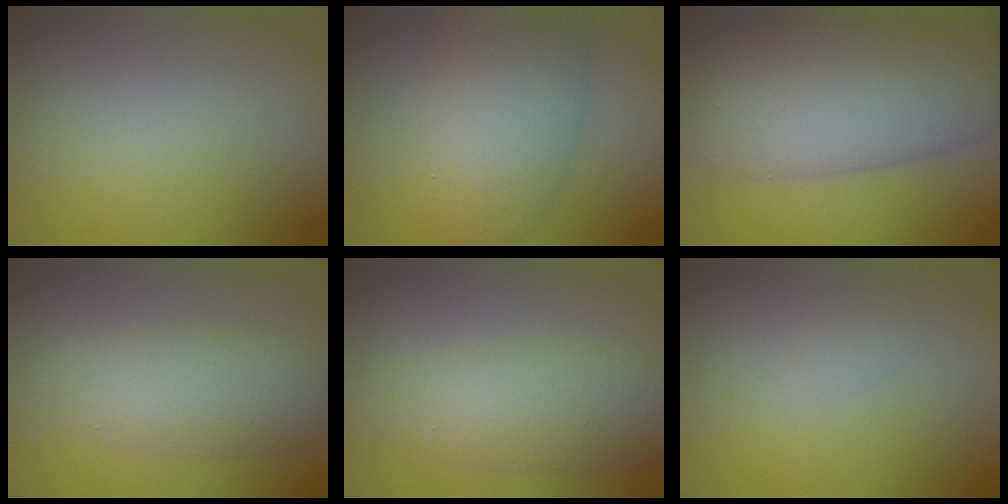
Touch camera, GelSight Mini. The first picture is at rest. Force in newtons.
{"total": 8.6, "press": 8.6, "slide": 0.3}
{"total": 13.6, "press": 13.6, "slide": 0.7}
{"total": 5.5, "press": 5.5, "slide": 0.1}
{"total": 6.1, "press": 6.1, "slide": 0.2}
{"total": 0.7, "press": 0.7, "slide": 0.0}